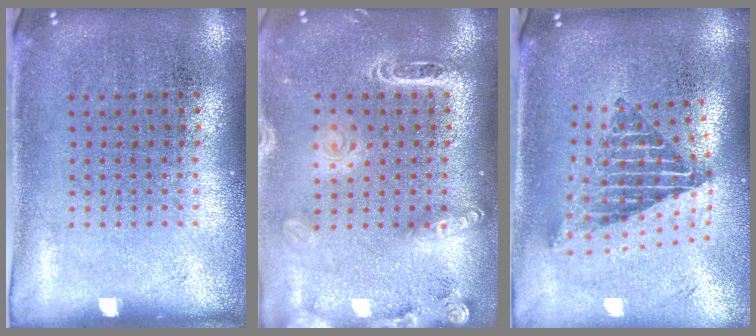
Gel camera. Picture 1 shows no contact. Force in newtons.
{"total": 2.1, "press": 1.8, "slide": 1.2}
{"total": 2.2, "press": 1.6, "slide": 1.5}